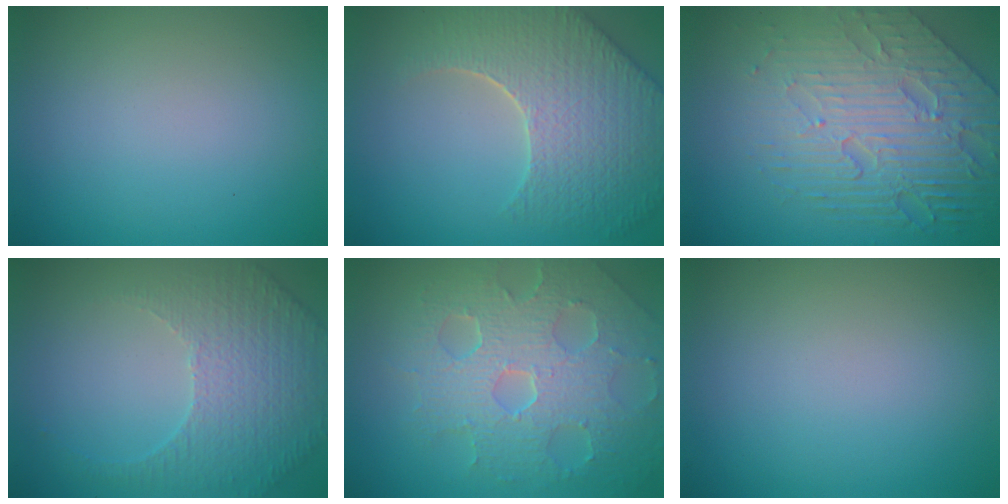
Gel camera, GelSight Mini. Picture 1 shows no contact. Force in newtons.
{"total": 8.0, "press": 5.9, "slide": 5.4}
{"total": 8.4, "press": 5.7, "slide": 6.2}
{"total": 5.3, "press": 3.6, "slide": 3.9}
{"total": 8.6, "press": 5.9, "slide": 6.2}
{"total": 0.0}